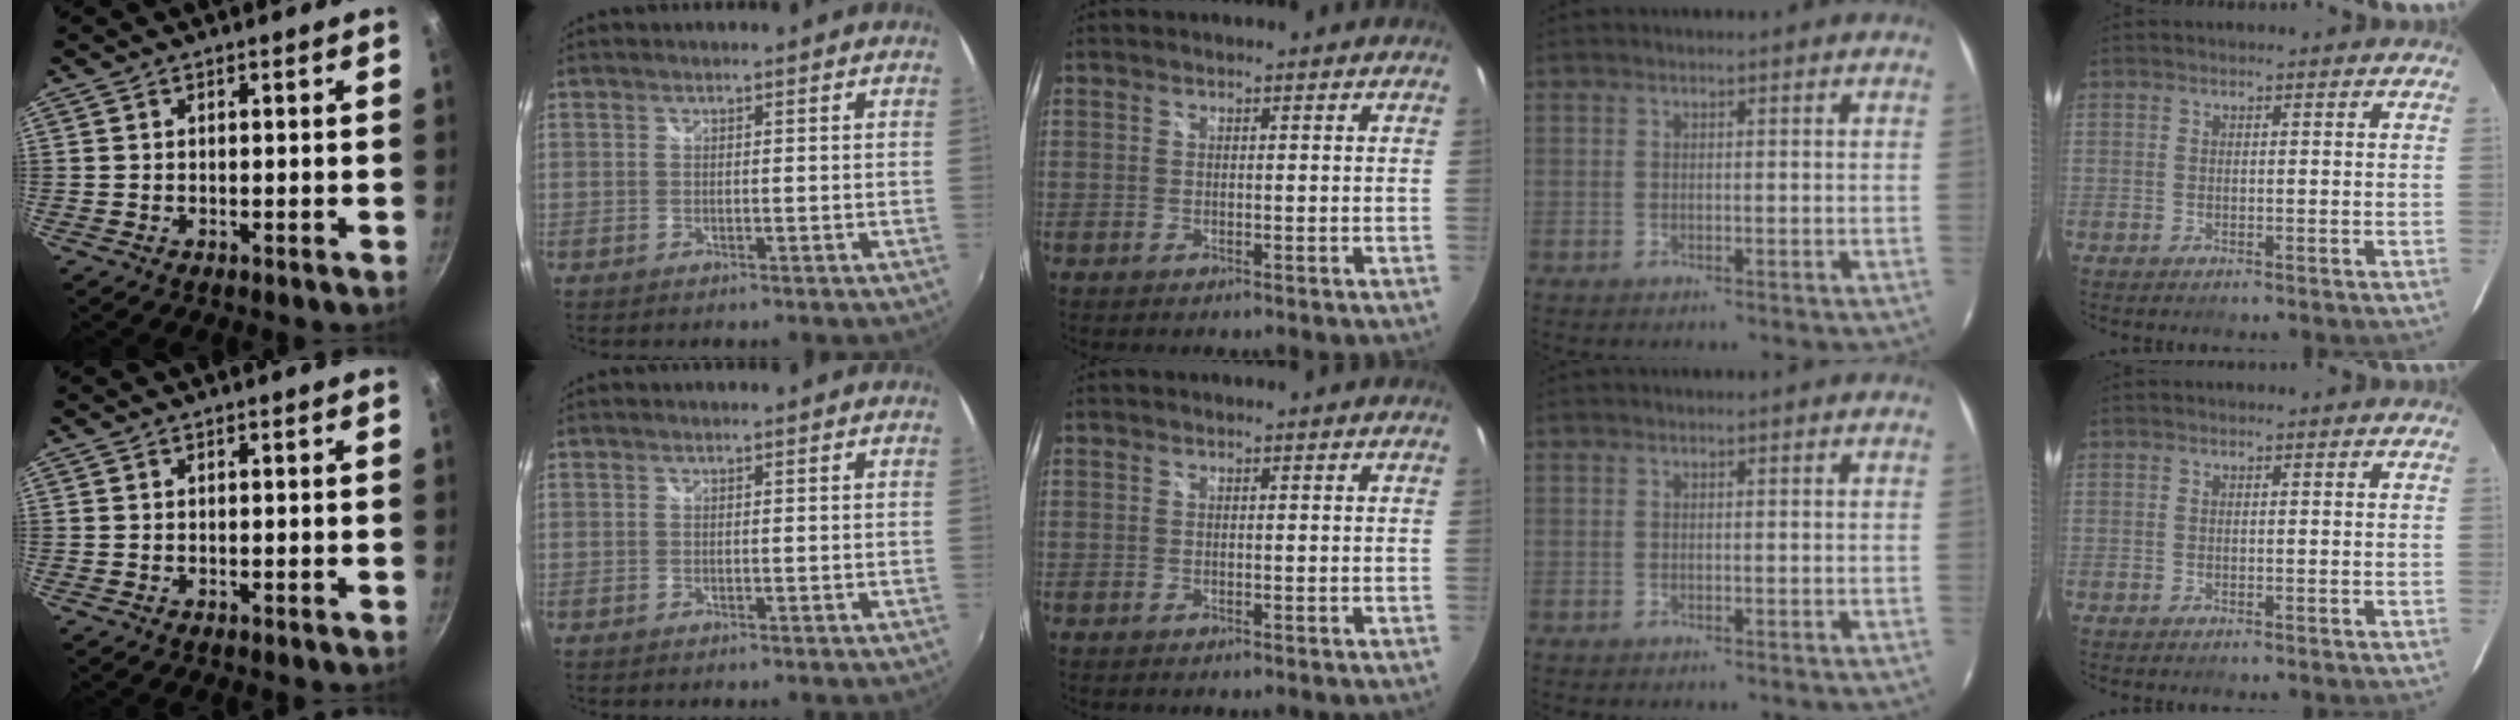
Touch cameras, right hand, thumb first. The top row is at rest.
{}